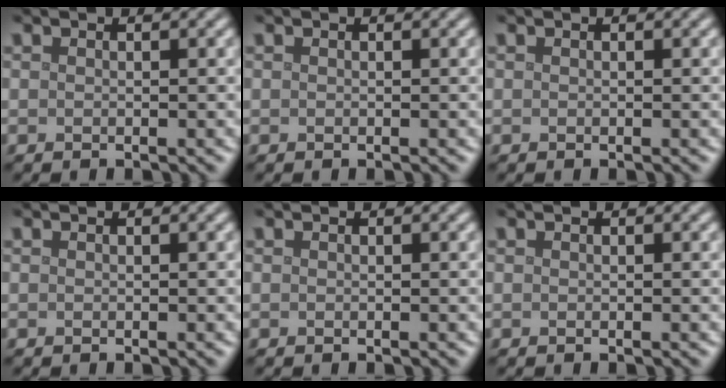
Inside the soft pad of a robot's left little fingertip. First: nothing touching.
{"total": 0.0}
{"total": 0.0}
{"total": 0.0}
{"total": 0.0}
{"total": 0.0}